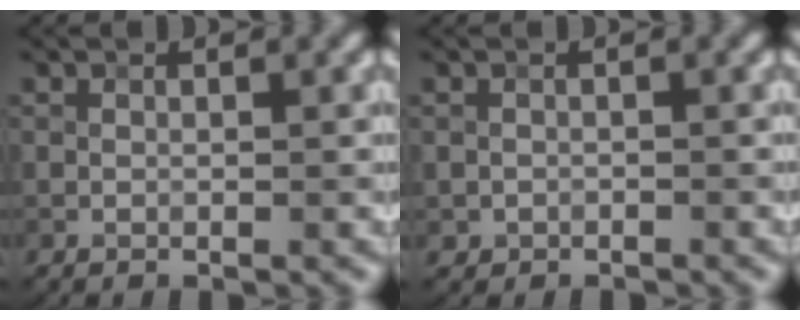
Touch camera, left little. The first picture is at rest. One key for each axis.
{"total": 0.6, "fx": -0.3, "fy": 0.5, "fz": -0.1, "tx": 0.008, "ty": -0.005, "tz": -0.006}